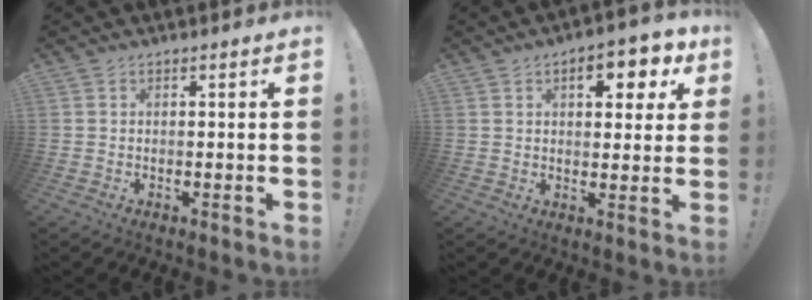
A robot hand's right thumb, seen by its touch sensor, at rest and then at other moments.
{"total": 8.8, "force": [3.6, 4.4, 6.8], "torque": [-0.073, -0.011, 0.054]}